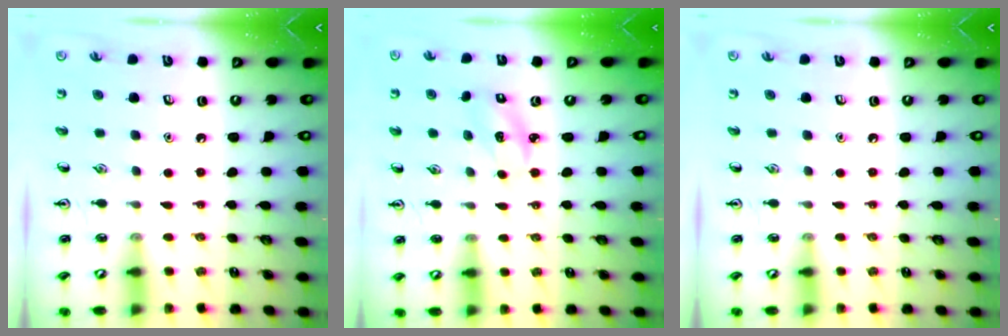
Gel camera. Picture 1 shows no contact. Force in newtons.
{"total": 2.5, "press": 2.4, "slide": 0.5}
{"total": 0.0}